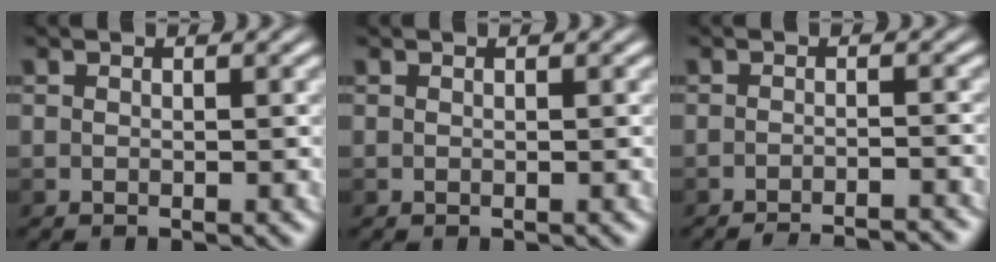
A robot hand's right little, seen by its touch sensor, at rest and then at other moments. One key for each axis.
{"total": 0.0}
{"total": 3.7, "fx": -3.3, "fy": 0.4, "fz": 1.6, "tx": -0.001, "ty": 0.006, "tz": -0.053}